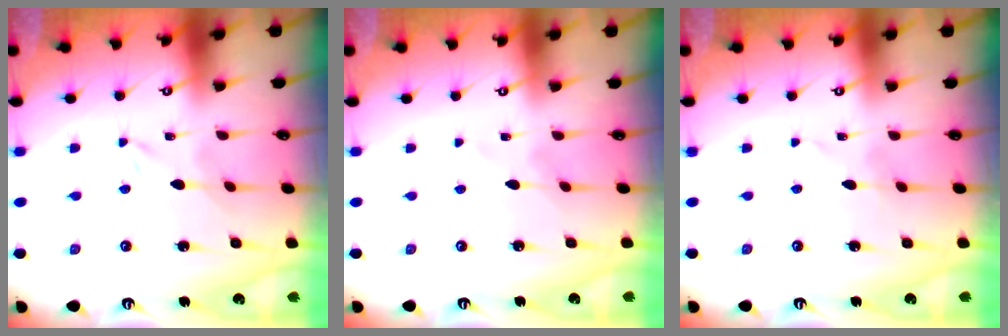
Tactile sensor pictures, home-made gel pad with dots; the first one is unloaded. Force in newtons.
{"total": 0.5, "press": 0.5, "slide": 0.1}
{"total": 1.5, "press": 1.5, "slide": 0.2}